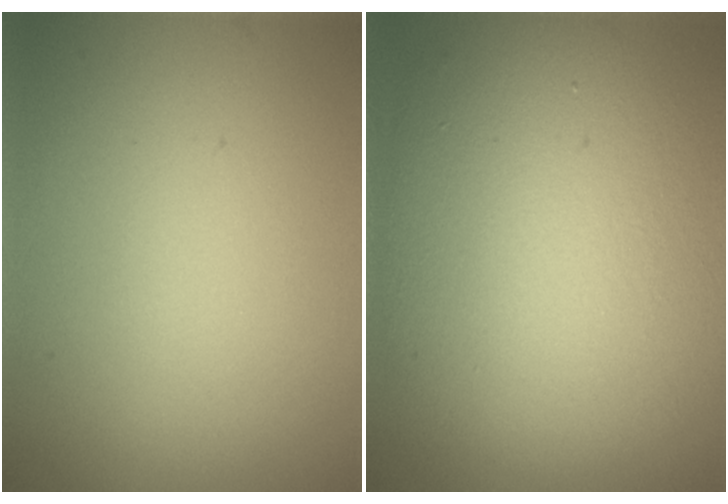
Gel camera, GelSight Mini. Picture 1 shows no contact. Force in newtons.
{"total": 13.7, "press": 13.6, "slide": 1.2}